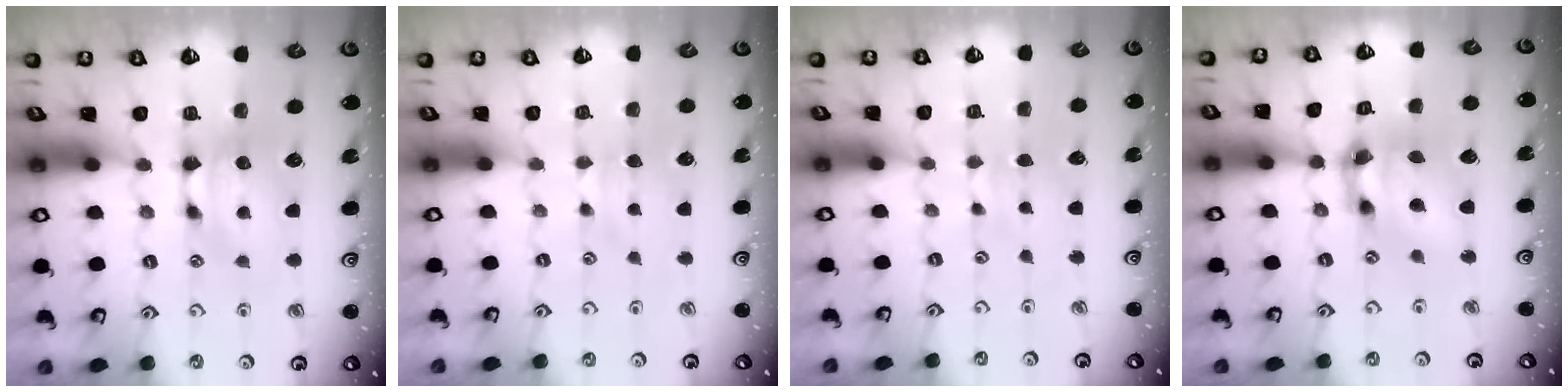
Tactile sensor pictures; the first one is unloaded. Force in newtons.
{"total": 2.2, "press": 2.2, "slide": 0.5}
{"total": 3.7, "press": 3.7, "slide": 0.4}
{"total": 6.7, "press": 6.3, "slide": 2.3}